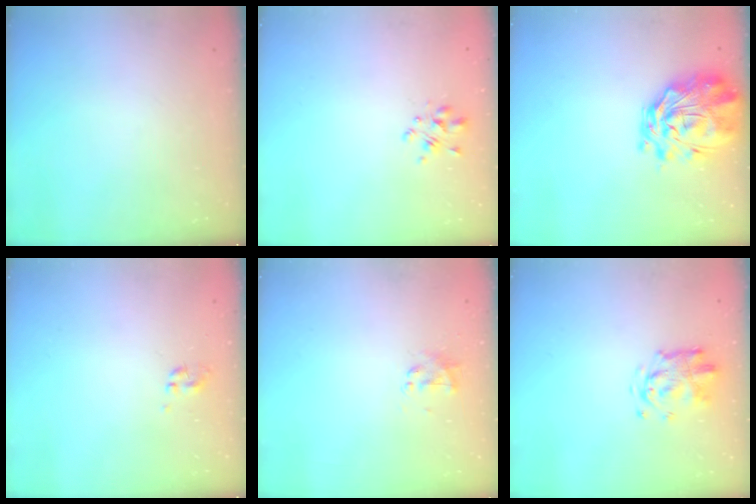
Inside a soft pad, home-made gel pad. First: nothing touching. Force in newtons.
{"total": 2.3, "press": 2.2, "slide": 0.7}
{"total": 3.5, "press": 3.1, "slide": 1.6}
{"total": 0.0}
{"total": 2.3, "press": 2.2, "slide": 0.7}
{"total": 3.5, "press": 3.5, "slide": 0.3}